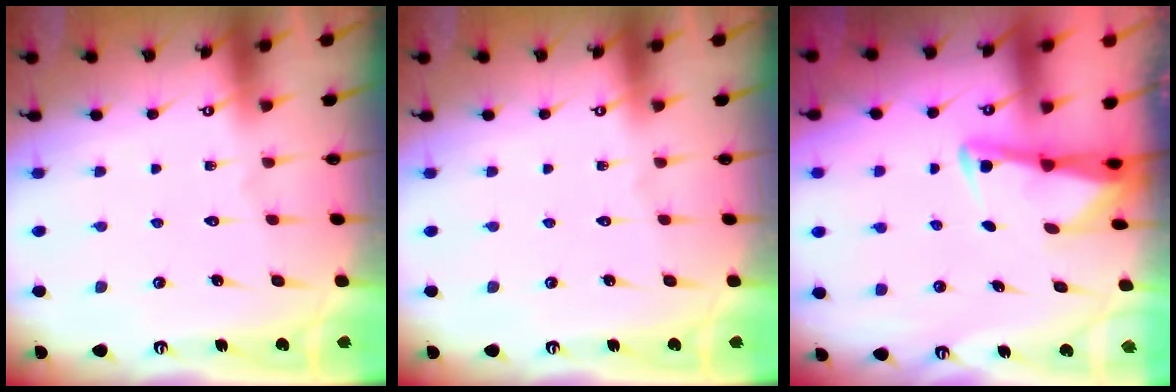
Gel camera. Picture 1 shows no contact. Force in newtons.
{"total": 0.0}
{"total": 2.9, "press": 2.8, "slide": 0.4}